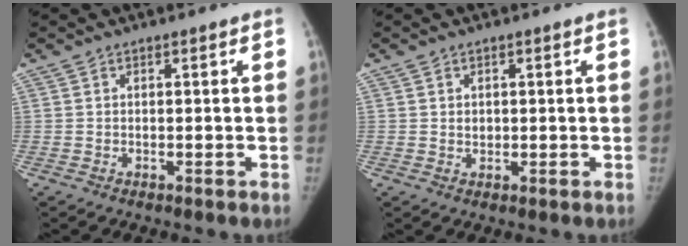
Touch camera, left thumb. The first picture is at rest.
{"total": 1.2, "force": [0.3, 1.0, 0.6], "torque": [-0.007, -0.001, 0.007]}